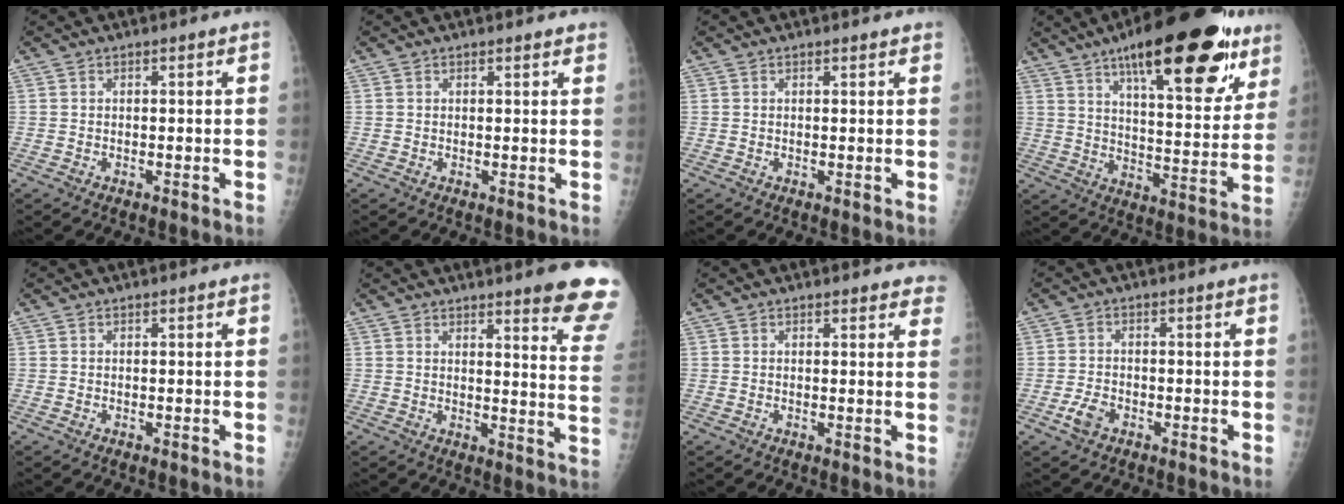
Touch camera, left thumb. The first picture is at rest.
{"total": 1.7, "force": [1.5, 0.4, 0.7], "torque": [-0.003, -0.001, 0.017]}
{"total": 1.2, "force": [1.1, 0.3, 0.5], "torque": [-0.003, 0.000, 0.013]}
{"total": 27.8, "force": [16.2, 9.2, 20.6], "torque": [-0.265, -0.044, 0.238]}
{"total": 0.0}
{"total": 13.7, "force": [10.7, 1.3, 8.4], "torque": [-0.075, -0.080, 0.115]}
{"total": 4.5, "force": [4.1, 1.5, 1.2], "torque": [0.019, -0.015, 0.029]}
{"total": 3.4, "force": [-1.7, 2.2, 2.0], "torque": [-0.038, 0.007, -0.030]}